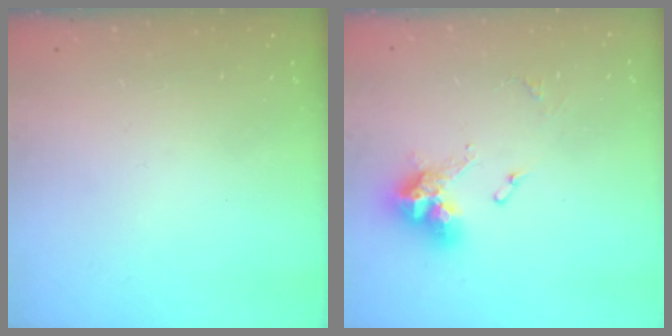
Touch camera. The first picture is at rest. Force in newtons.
{"total": 11.5, "press": 11.4, "slide": 1.4}